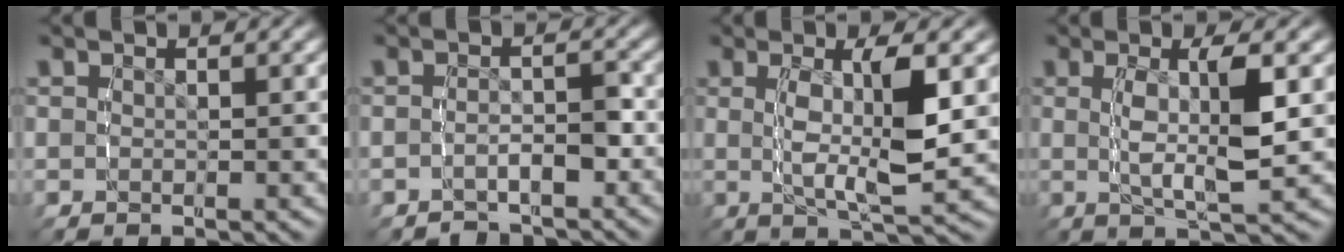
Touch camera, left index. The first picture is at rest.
{"total": 3.1, "force": [-2.6, 1.5, 0.8], "torque": [-0.029, -0.005, -0.043]}
{"total": 5.4, "force": [0.3, 0.8, 5.3], "torque": [-0.102, -0.009, 0.012]}
{"total": 4.2, "force": [0.1, 0.3, 4.2], "torque": [-0.083, -0.005, 0.007]}